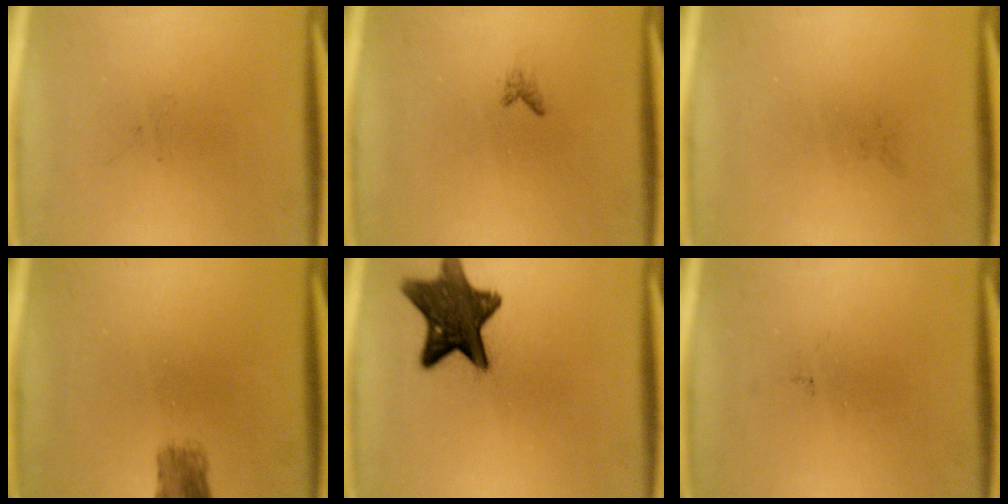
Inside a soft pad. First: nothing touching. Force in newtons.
{"total": 0.6}
{"total": 0.0}
{"total": 2.9}
{"total": 12.7}
{"total": 0.0}